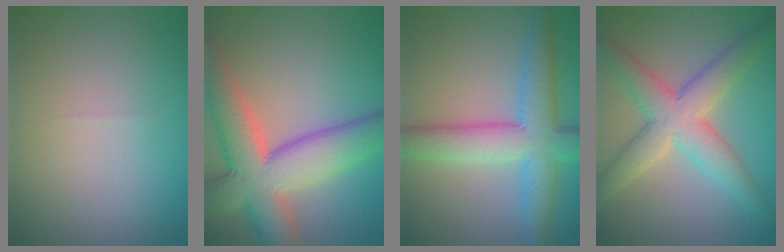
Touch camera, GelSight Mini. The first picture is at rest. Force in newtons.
{"total": 10.2, "press": 10.1, "slide": 0.8}
{"total": 6.9, "press": 6.9, "slide": 0.2}
{"total": 5.9, "press": 5.9, "slide": 0.2}